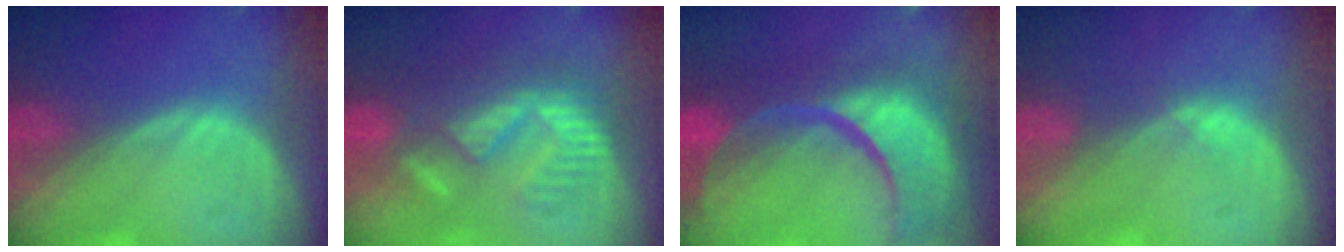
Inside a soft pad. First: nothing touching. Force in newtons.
{"total": 8.7, "press": 8.5, "slide": 1.6}
{"total": 15.2, "press": 12.1, "slide": 9.2}
{"total": 1.3, "press": 1.1, "slide": 0.8}